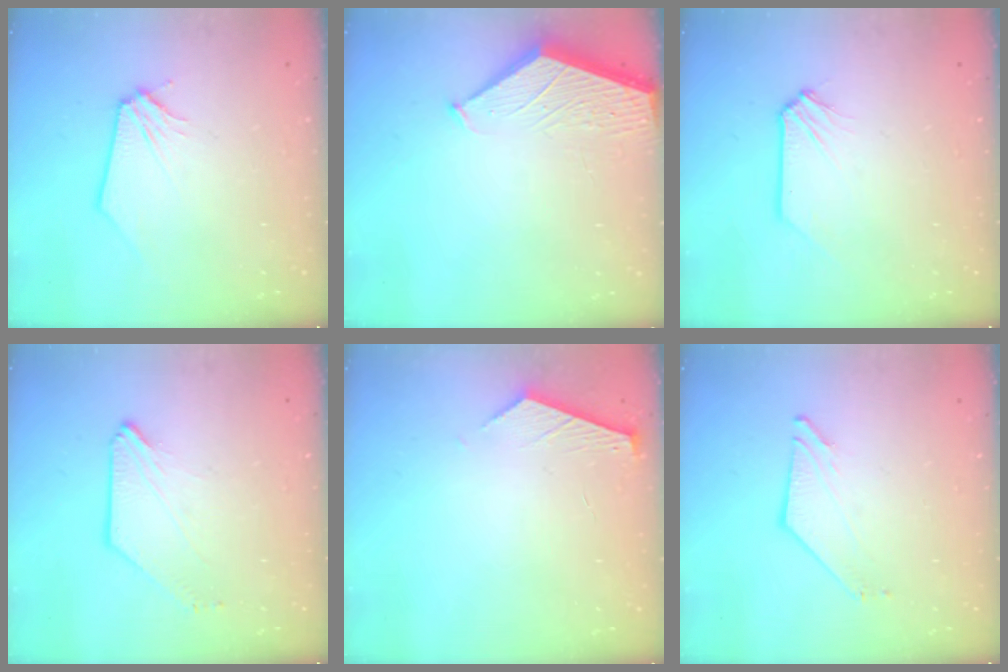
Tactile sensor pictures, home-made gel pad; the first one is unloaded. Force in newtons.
{"total": 2.1, "press": 2.1, "slide": 0.2}
{"total": 0.0}
{"total": 3.0, "press": 2.9, "slide": 0.5}
{"total": 3.7, "press": 3.7, "slide": 0.4}
{"total": 3.5, "press": 3.5, "slide": 0.2}